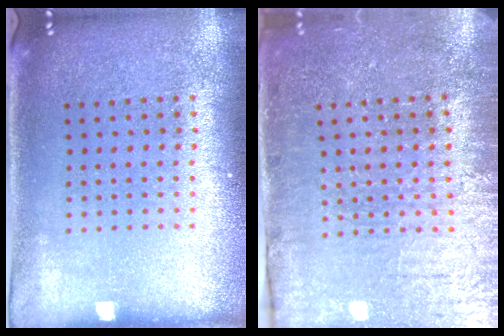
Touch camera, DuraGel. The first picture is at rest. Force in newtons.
{"total": 3.9, "press": 3.8, "slide": 0.8}